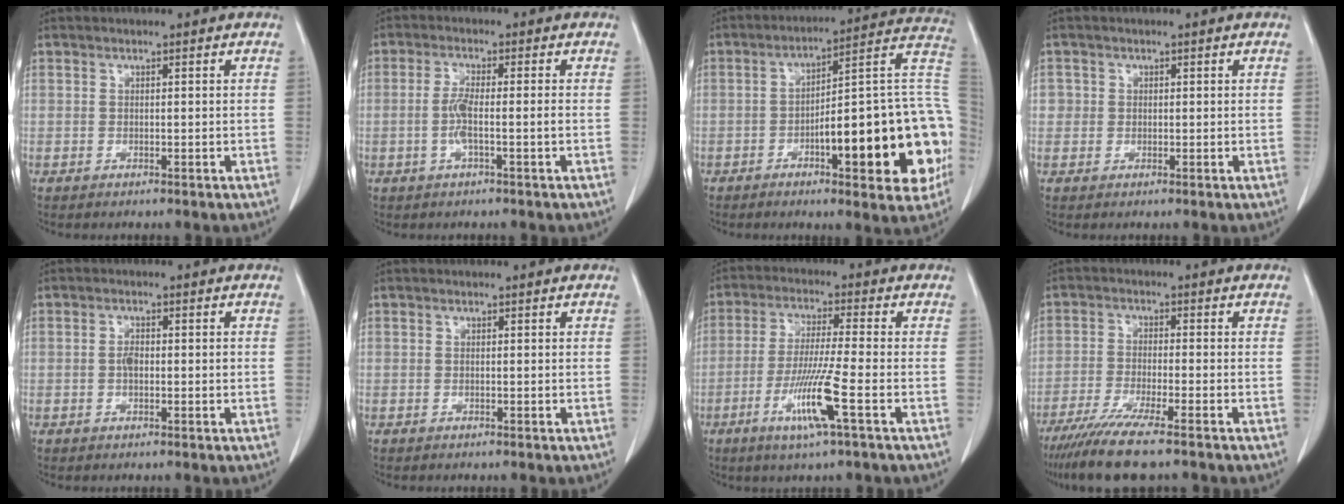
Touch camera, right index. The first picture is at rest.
{"total": 3.9, "force": [-1.0, 0.1, 3.7], "torque": [-0.078, 0.002, -0.020]}
{"total": 23.1, "force": [-5.9, 4.5, 21.9], "torque": [-0.222, 0.033, -0.068]}
{"total": 1.7, "force": [0.2, 1.6, 0.2], "torque": [0.011, 0.005, 0.000]}
{"total": 2.2, "force": [-0.2, 1.0, 2.0], "torque": [-0.038, 0.003, -0.002]}
{"total": 0.0}
{"total": 9.4, "force": [-3.8, -0.8, 8.6], "torque": [-0.167, -0.019, -0.075]}
{"total": 9.5, "force": [-7.3, 0.1, 6.1], "torque": [-0.103, -0.026, -0.124]}